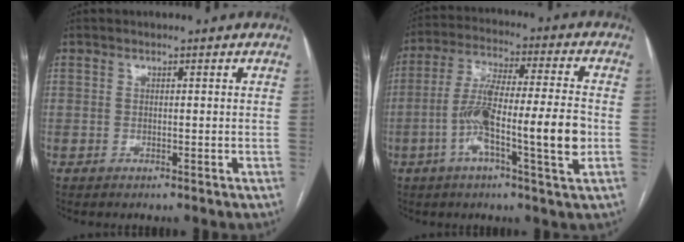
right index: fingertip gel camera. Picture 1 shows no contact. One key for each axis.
{"total": 14.3, "fx": -3.4, "fy": 0.9, "fz": 13.9, "tx": -0.252, "ty": 0.005, "tz": -0.064}